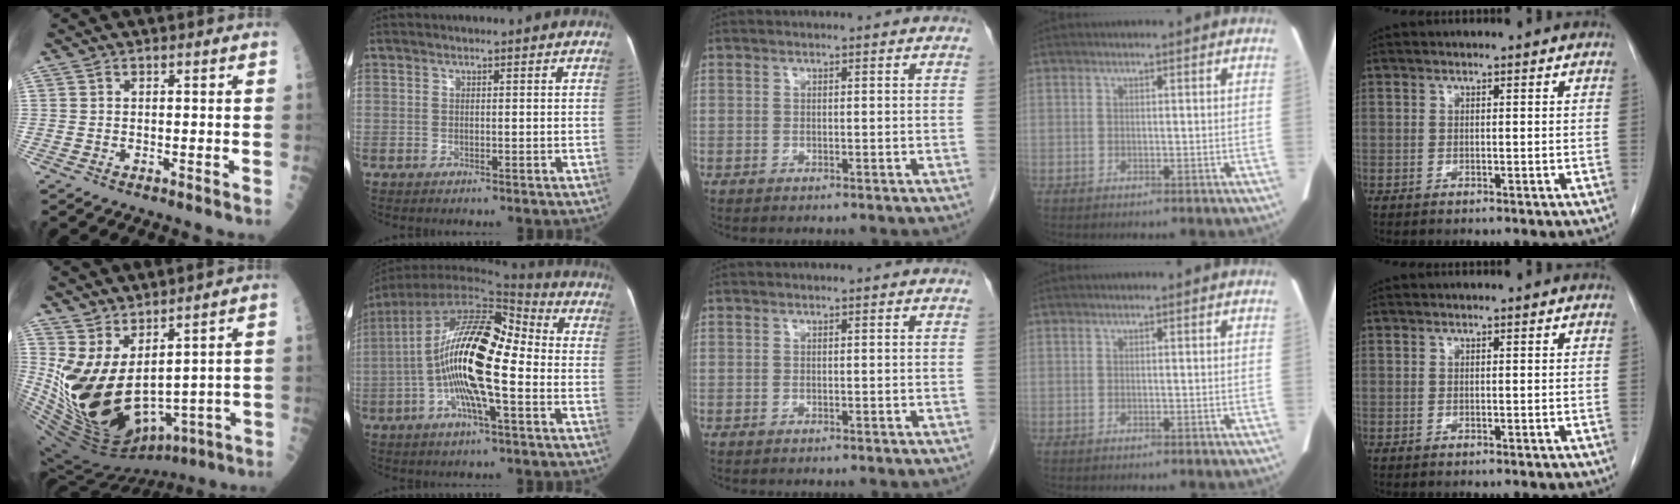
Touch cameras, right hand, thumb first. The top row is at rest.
{"thumb": {"total": 18.3, "force": [2.6, 8.9, 15.8], "torque": [-0.299, -0.049, 0.083]}, "index": {"total": 18.5, "force": [-2.4, 4.6, 17.8], "torque": [-0.321, 0.026, -0.050]}}